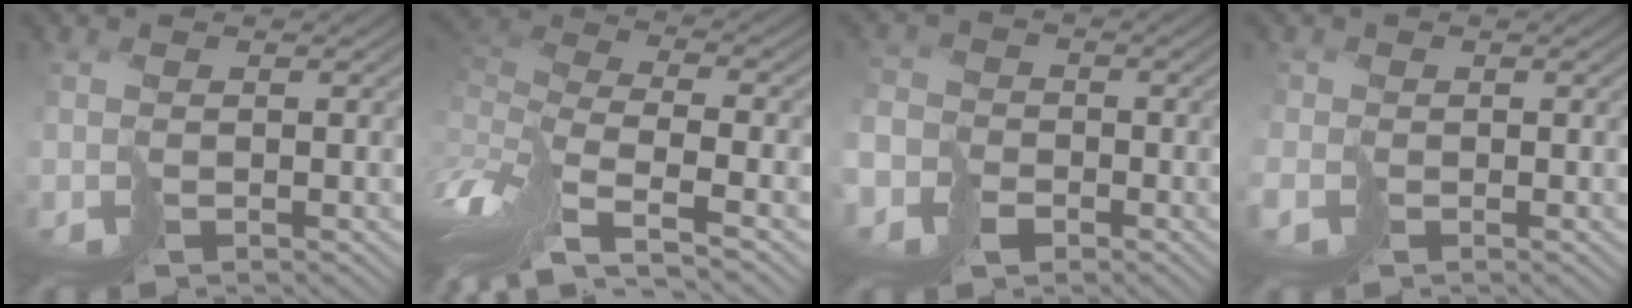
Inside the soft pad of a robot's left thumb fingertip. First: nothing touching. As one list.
[{"total": 10.4, "force": [-4.8, 2.7, 8.8], "torque": [-0.220, 0.007, -0.085]}, {"total": 6.7, "force": [-4.2, 4.9, 1.9], "torque": [-0.054, -0.025, -0.092]}, {"total": 1.8, "force": [-0.8, 1.6, 0.4], "torque": [-0.001, -0.005, -0.015]}]